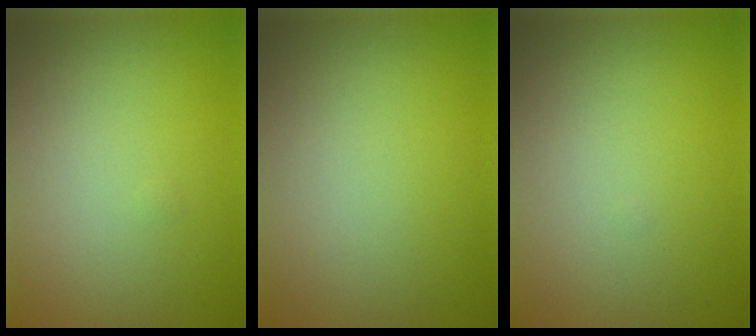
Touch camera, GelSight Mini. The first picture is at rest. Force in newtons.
{"total": 0.0}
{"total": 0.0}